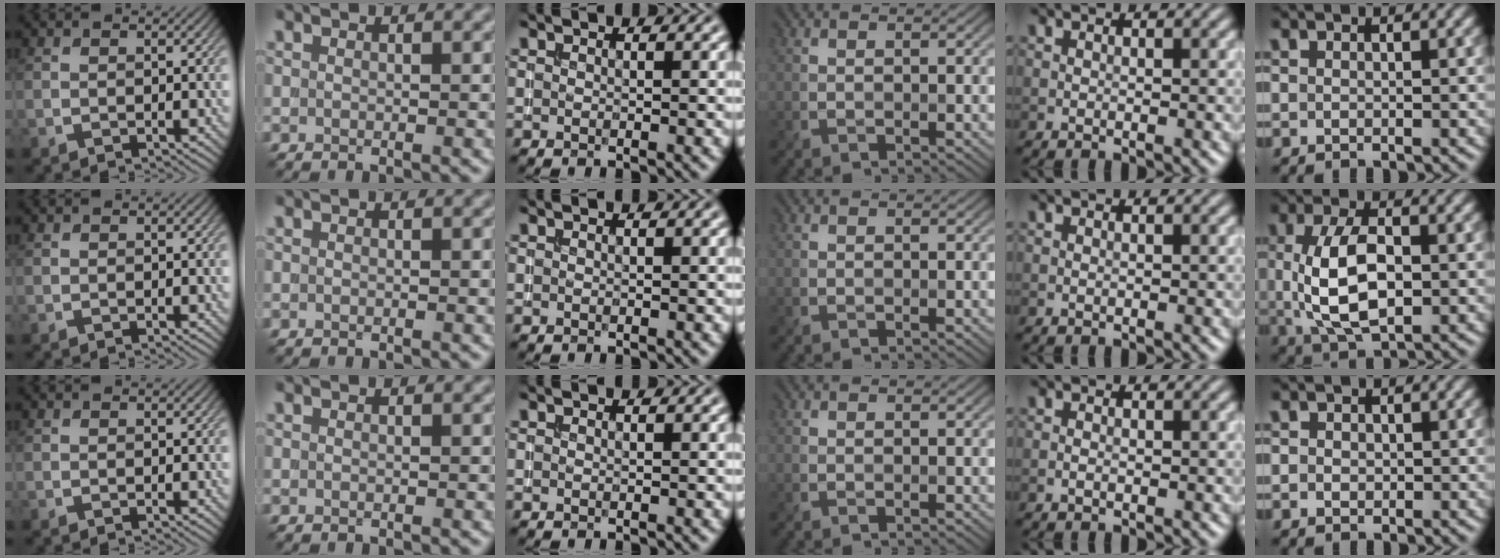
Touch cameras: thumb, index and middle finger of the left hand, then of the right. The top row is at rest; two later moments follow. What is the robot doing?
{"motion": "extract", "object": "drawer"}